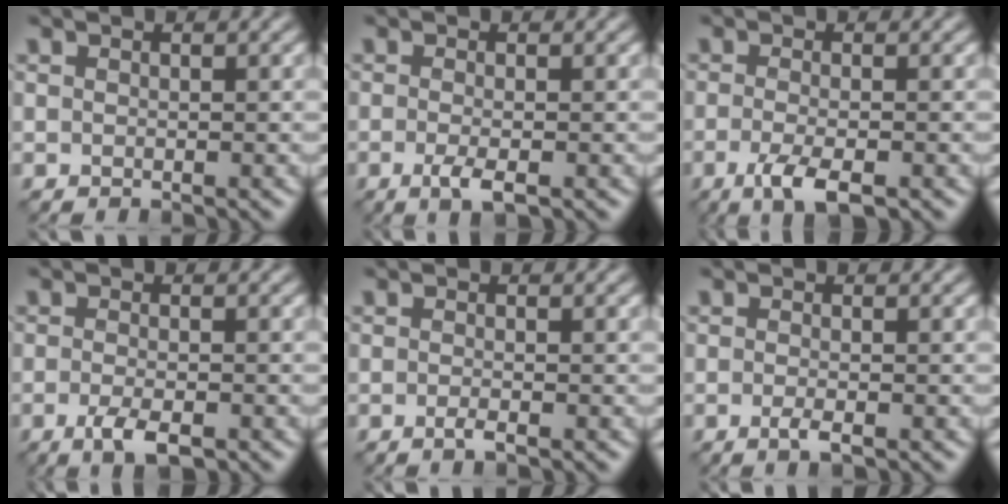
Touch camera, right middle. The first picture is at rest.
{"total": 2.2, "force": [-0.9, 0.5, 1.9], "torque": [-0.039, -0.007, -0.019]}
{"total": 3.4, "force": [-1.7, 0.9, 2.8], "torque": [-0.059, -0.008, -0.036]}
{"total": 2.9, "force": [-1.5, 0.9, 2.3], "torque": [-0.049, -0.007, -0.028]}
{"total": 1.1, "force": [-0.5, 0.2, 0.9], "torque": [-0.015, -0.003, -0.012]}
{"total": 1.4, "force": [-0.6, 0.3, 1.2], "torque": [-0.024, -0.007, -0.014]}